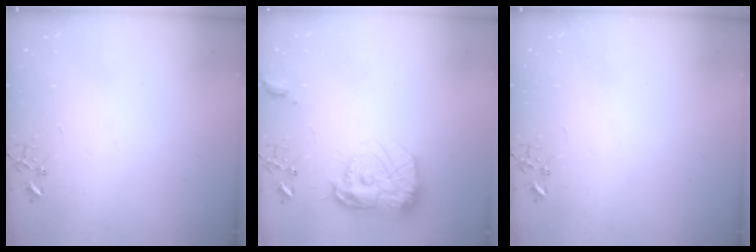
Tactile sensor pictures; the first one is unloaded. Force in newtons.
{"total": 17.7, "press": 17.6, "slide": 1.4}
{"total": 0.0}